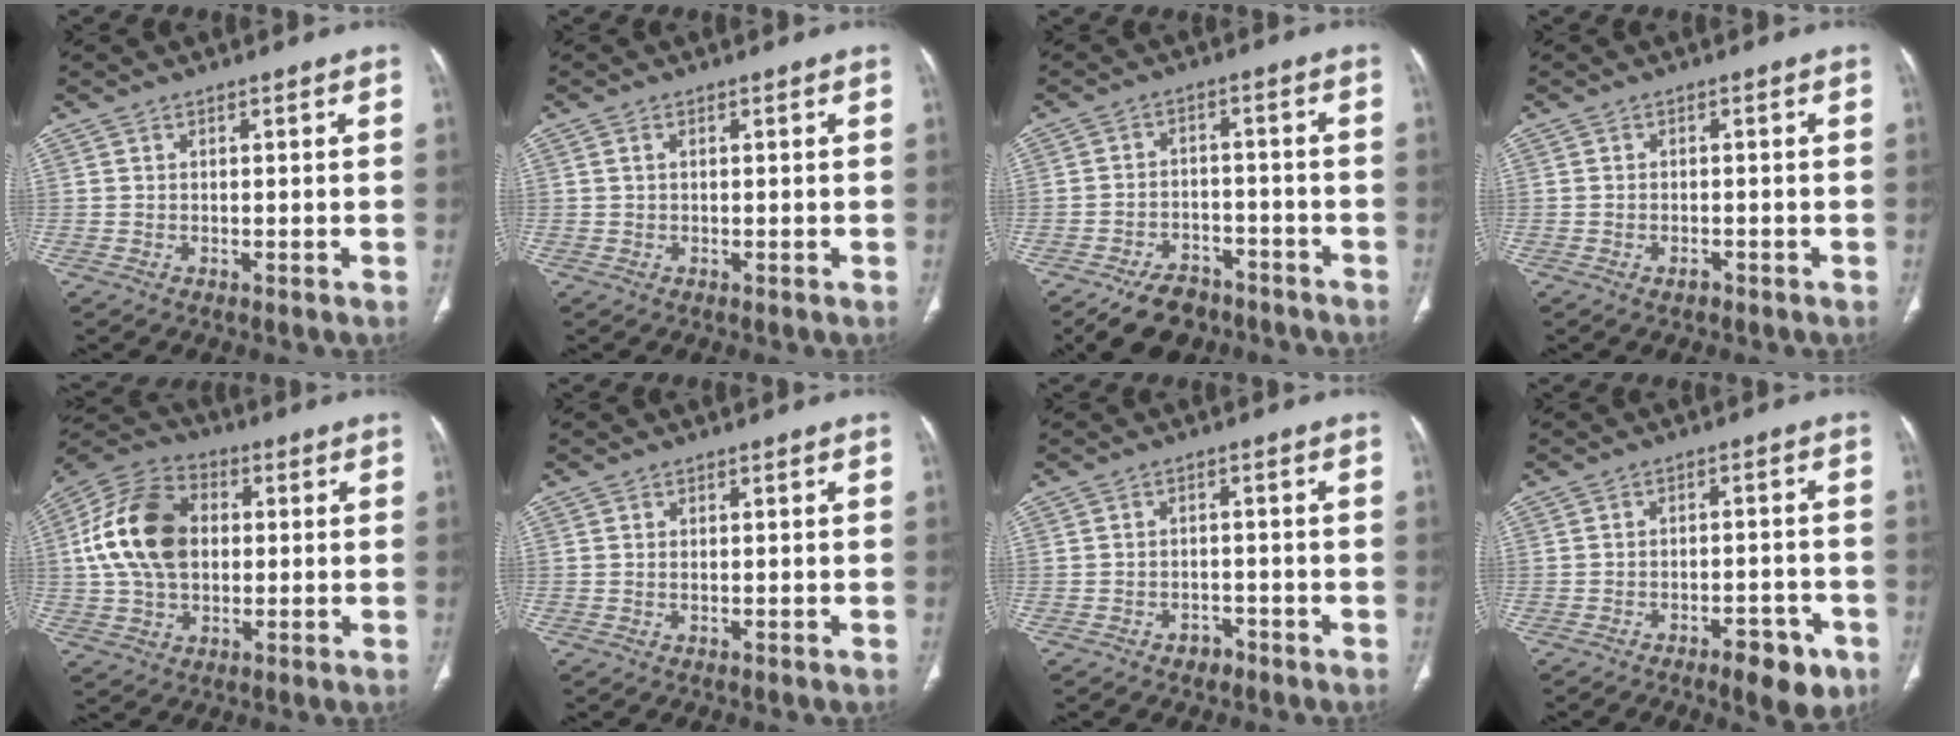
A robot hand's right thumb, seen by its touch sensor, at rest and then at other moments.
{"total": 0.7, "force": [0.2, 0.4, 0.5], "torque": [-0.014, 0.006, 0.006]}
{"total": 9.7, "force": [-7.3, 5.4, 3.3], "torque": [-0.036, 0.046, -0.113]}
{"total": 1.2, "force": [-0.8, 0.7, 0.6], "torque": [-0.013, 0.005, -0.011]}
{"total": 17.0, "force": [1.7, 11.7, 12.2], "torque": [-0.215, 0.021, 0.025]}
{"total": 0.0}
{"total": 2.5, "force": [-1.7, 1.7, 0.7], "torque": [-0.012, 0.013, -0.021]}
{"total": 7.4, "force": [-4.3, 3.1, 5.2], "torque": [-0.053, 0.022, -0.055]}